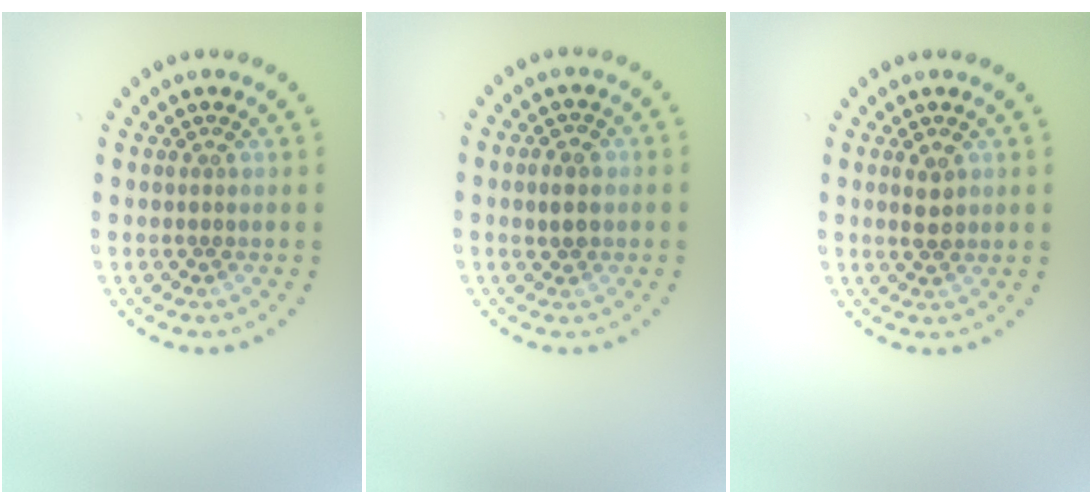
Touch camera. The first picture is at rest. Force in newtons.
{"total": 2.2, "press": 2.2, "slide": 0.2}
{"total": 1.9, "press": 1.9, "slide": 0.1}